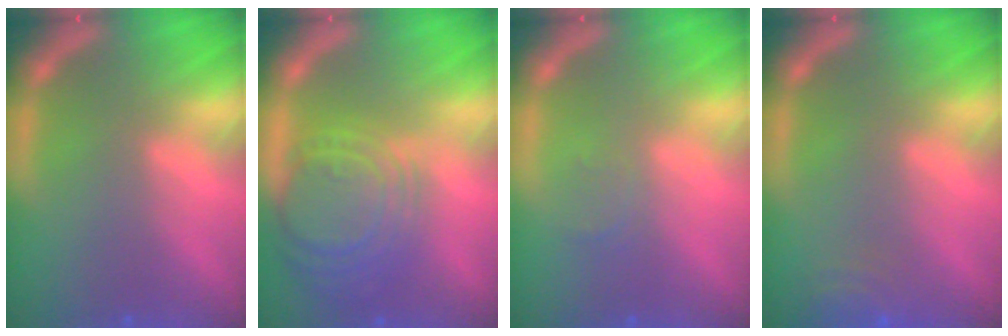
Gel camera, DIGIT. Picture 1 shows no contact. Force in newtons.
{"total": 9.5}
{"total": 1.0}
{"total": 4.0}